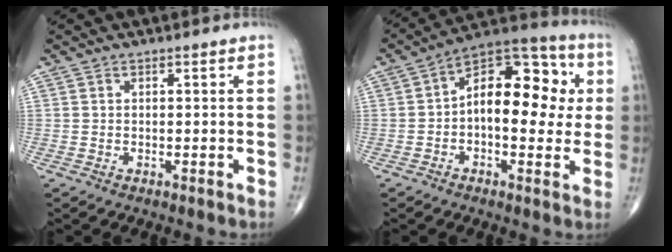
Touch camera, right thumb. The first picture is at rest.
{"total": 17.1, "force": [1.1, 9.5, 14.2], "torque": [-0.173, 0.035, 0.006]}